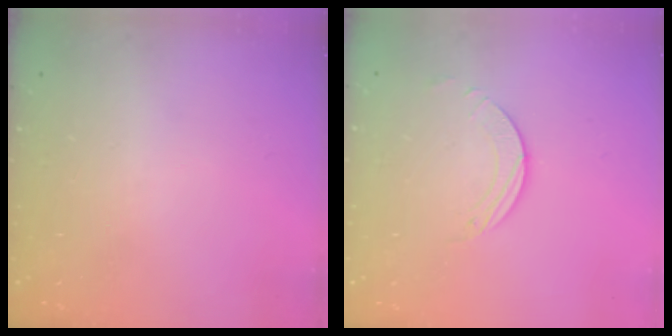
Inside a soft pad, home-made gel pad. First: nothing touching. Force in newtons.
{"total": 2.0, "press": 2.0, "slide": 0.2}